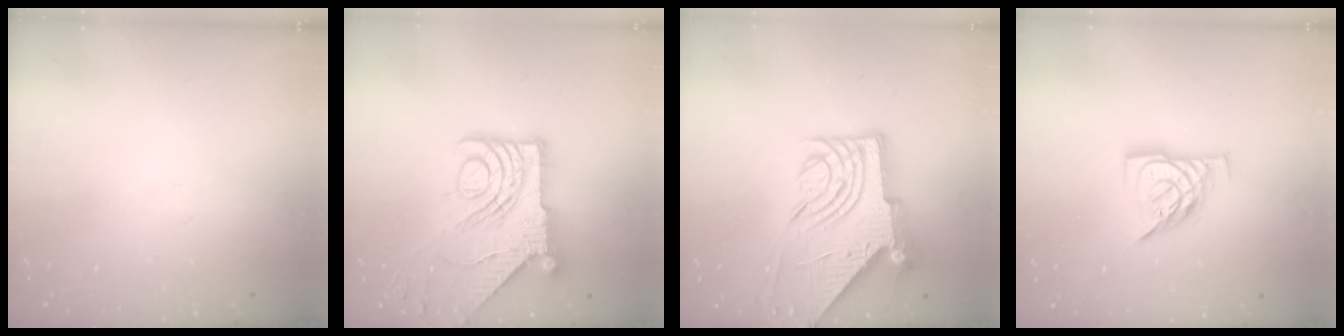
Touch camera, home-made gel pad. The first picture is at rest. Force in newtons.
{"total": 15.2, "press": 15.1, "slide": 1.8}
{"total": 11.4, "press": 11.3, "slide": 1.6}
{"total": 10.7, "press": 10.6, "slide": 1.0}